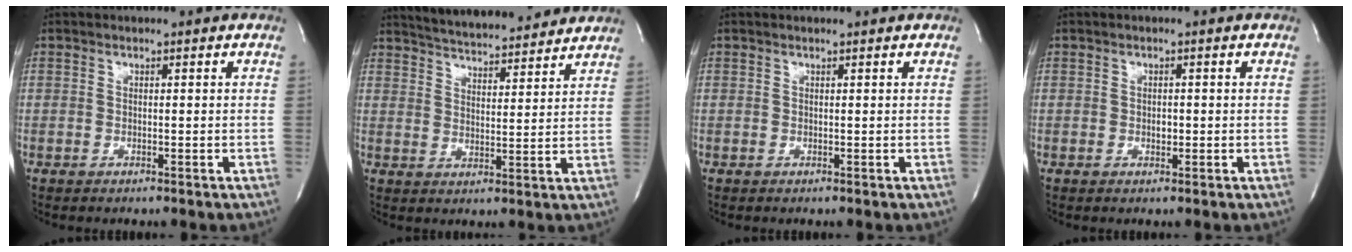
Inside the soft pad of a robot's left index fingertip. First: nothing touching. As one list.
[{"total": 15.3, "force": [14.3, 2.0, 5.1], "torque": [-0.084, 0.017, 0.206]}, {"total": 0.8, "force": [0.7, -0.1, 0.2], "torque": [-0.006, 0.002, 0.011]}, {"total": 1.1, "force": [-0.3, 0.8, 0.8], "torque": [-0.013, 0.001, -0.005]}]